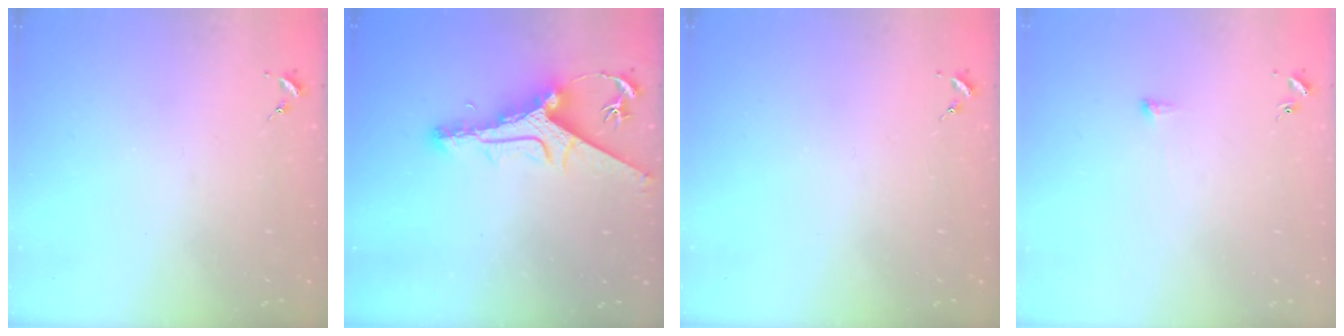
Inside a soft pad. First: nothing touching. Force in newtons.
{"total": 13.0, "press": 13.0, "slide": 1.0}
{"total": 0.0}
{"total": 2.9, "press": 2.9, "slide": 0.5}